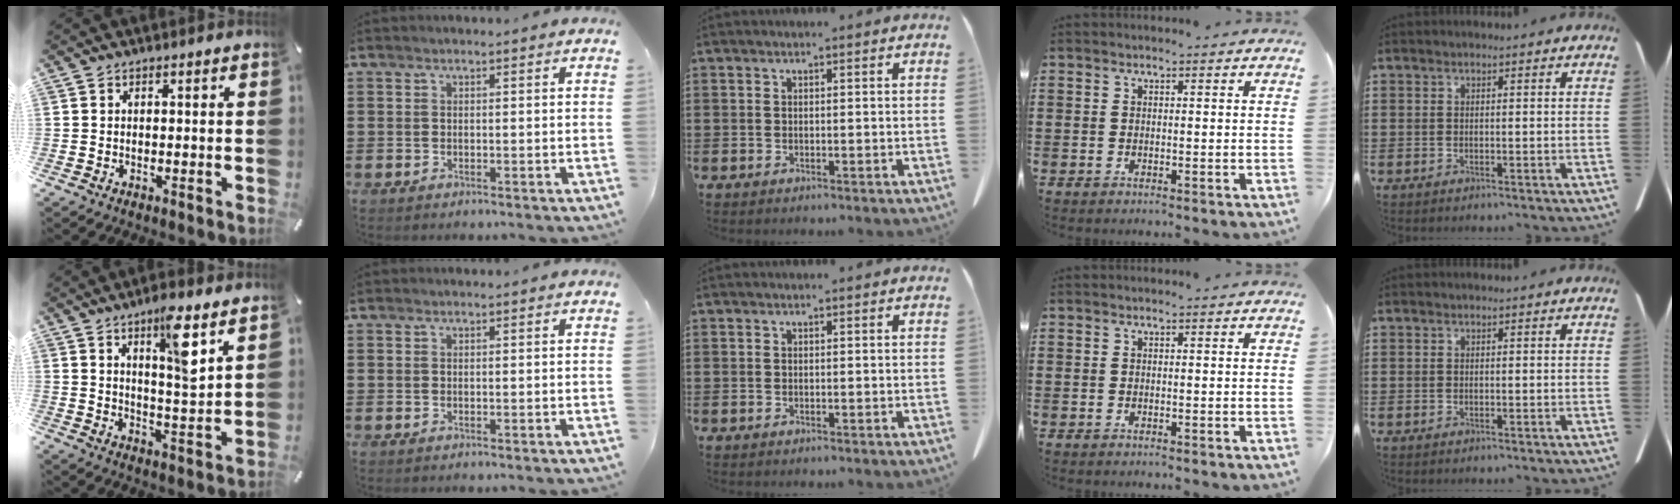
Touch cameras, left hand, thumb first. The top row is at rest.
{"thumb": {"total": 9.4, "force": [5.5, 1.9, 7.4], "torque": [-0.107, -0.036, 0.085]}}